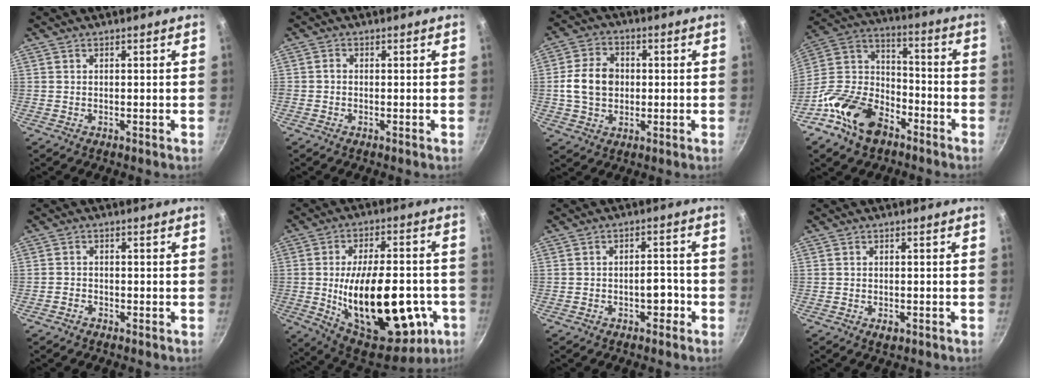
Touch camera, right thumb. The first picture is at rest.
{"total": 1.0, "force": [-0.3, 0.8, 0.5], "torque": [-0.014, 0.005, -0.006]}
{"total": 9.5, "force": [0.1, 7.4, 5.9], "torque": [-0.091, 0.013, -0.005]}
{"total": 18.0, "force": [-10.2, 11.3, 9.7], "torque": [-0.156, 0.075, -0.201]}
{"total": 1.5, "force": [-1.2, 1.0, 0.2], "torque": [-0.003, 0.015, -0.023]}
{"total": 28.8, "force": [-5.9, 14.1, 24.5], "torque": [-0.357, 0.010, -0.061]}
{"total": 3.7, "force": [-1.7, 2.2, 2.4], "torque": [-0.013, 0.025, -0.024]}
{"total": 1.8, "force": [-0.8, 1.1, 1.1], "torque": [-0.019, 0.002, -0.012]}